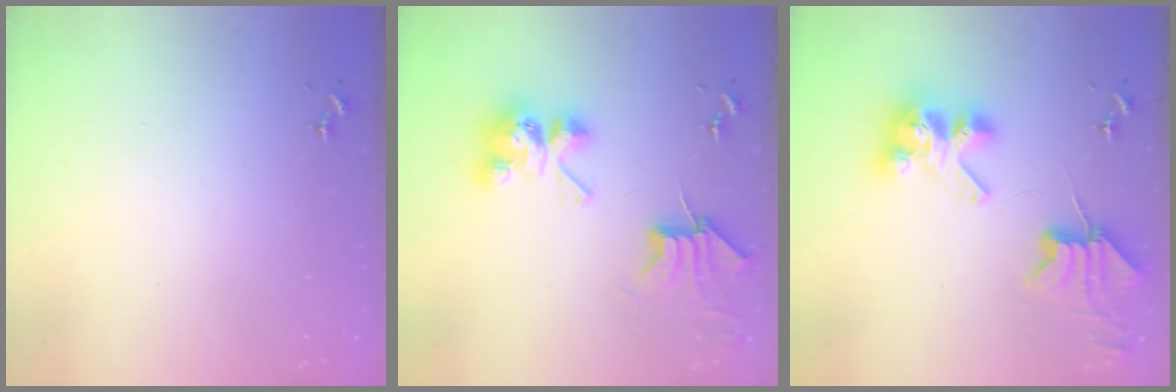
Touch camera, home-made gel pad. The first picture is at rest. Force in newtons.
{"total": 9.2, "press": 9.2, "slide": 0.6}
{"total": 8.5, "press": 8.4, "slide": 1.3}